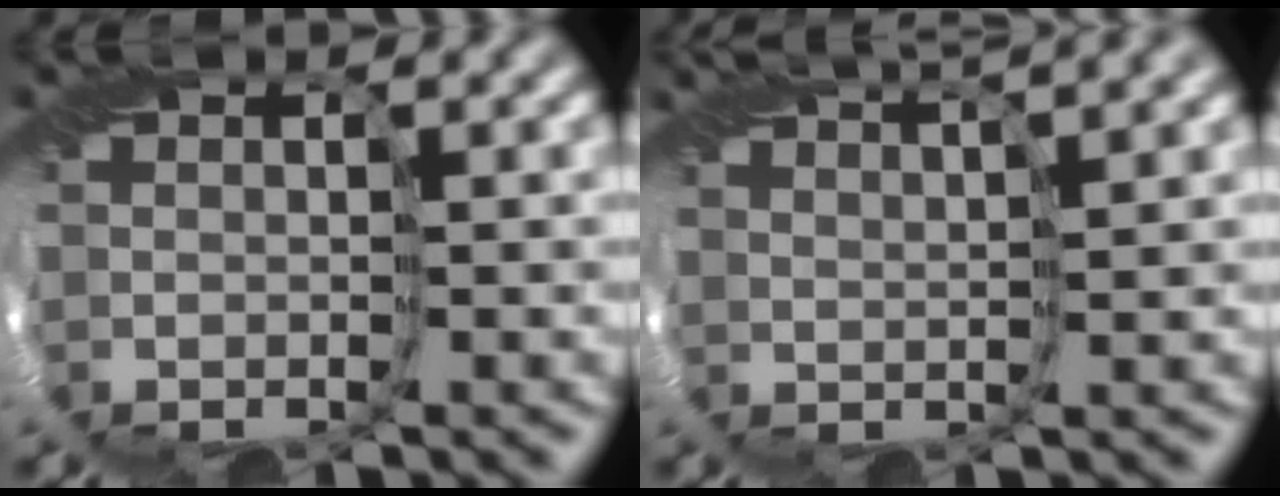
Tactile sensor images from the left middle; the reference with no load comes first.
{"total": 5.3, "force": [4.3, 0.9, 3.0], "torque": [-0.040, 0.024, 0.041]}